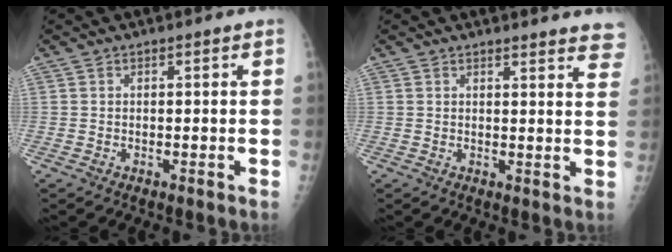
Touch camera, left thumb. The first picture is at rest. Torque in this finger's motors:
{"motor_torque": [-0.33, 0.22, -0.15, -0.14, 0.02]}